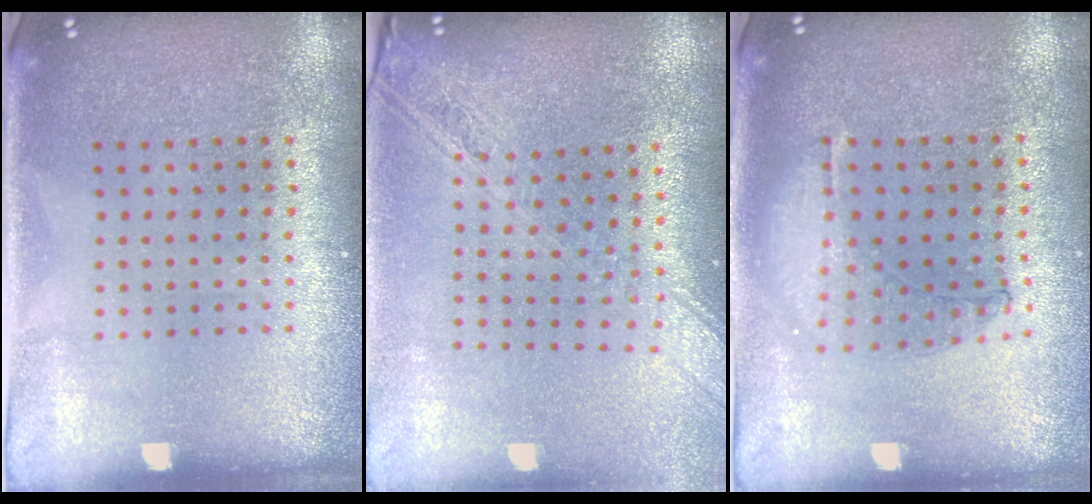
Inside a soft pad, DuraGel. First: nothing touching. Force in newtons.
{"total": 2.1, "press": 1.8, "slide": 1.1}
{"total": 0.9, "press": 0.9, "slide": 0.2}